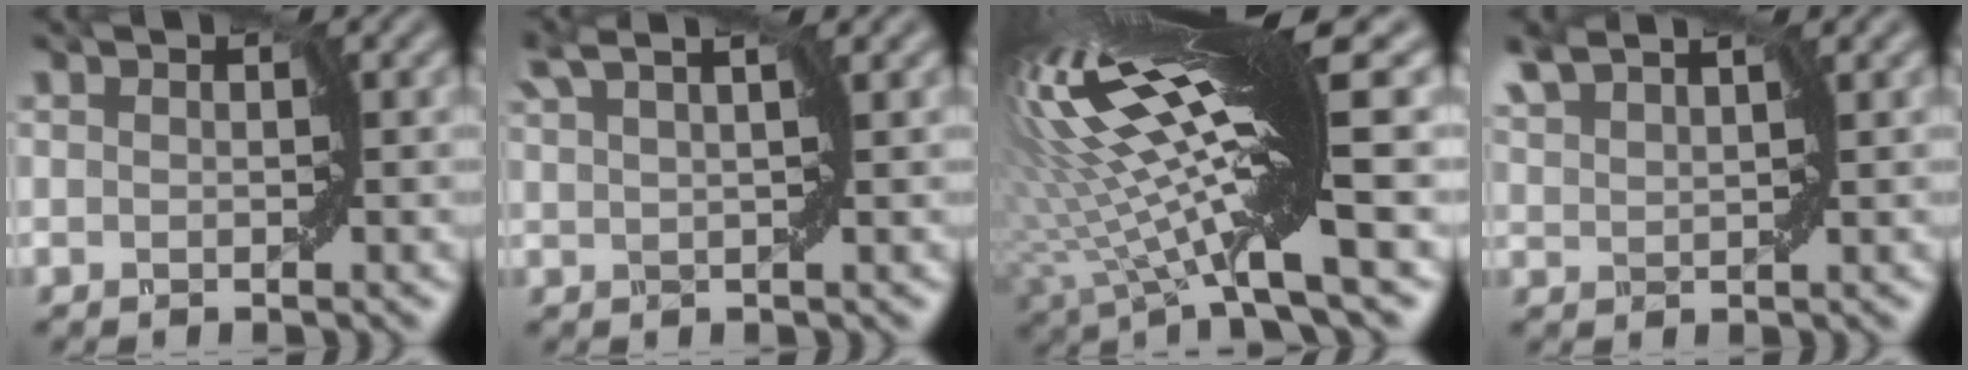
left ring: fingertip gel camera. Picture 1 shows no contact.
{"total": 2.5, "force": [1.6, -0.1, 1.9], "torque": [-0.037, 0.009, 0.024]}
{"total": 15.3, "force": [4.0, 2.3, 14.6], "torque": [-0.266, 0.009, 0.082]}
{"total": 2.4, "force": [2.3, -0.1, 0.6], "torque": [-0.026, 0.008, 0.046]}